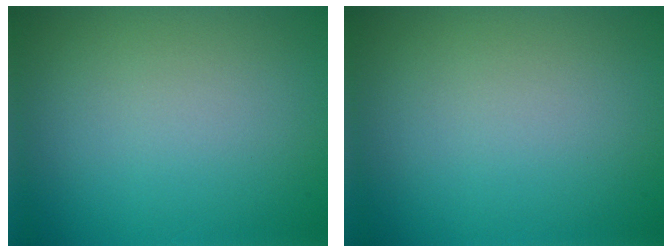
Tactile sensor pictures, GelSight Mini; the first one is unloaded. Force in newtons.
{"total": 0.0}